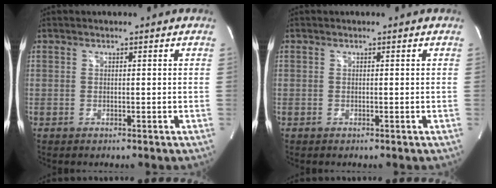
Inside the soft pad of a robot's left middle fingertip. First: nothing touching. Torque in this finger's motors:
{"motor_torque": [0.00, 0.00, 0.00, 0.00]}